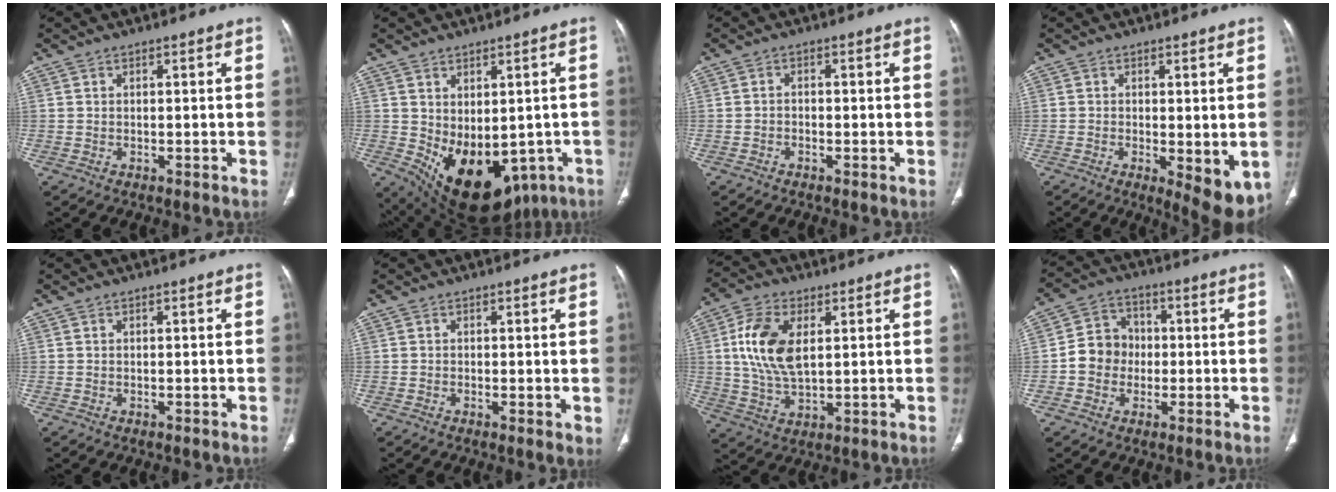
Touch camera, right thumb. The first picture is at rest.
{"total": 18.0, "force": [-5.1, 11.3, 13.1], "torque": [-0.181, -0.008, -0.039]}
{"total": 1.0, "force": [-0.5, 0.7, 0.4], "torque": [-0.003, 0.005, -0.013]}
{"total": 8.5, "force": [-2.2, 3.2, 7.6], "torque": [-0.096, -0.021, -0.025]}
{"total": 0.0}
{"total": 1.6, "force": [0.0, 0.6, 1.5], "torque": [-0.024, -0.007, -0.004]}
{"total": 12.0, "force": [2.7, 6.6, 9.6], "torque": [-0.191, -0.005, 0.054]}
{"total": 8.1, "force": [-0.9, 7.3, 3.4], "torque": [-0.030, 0.025, -0.028]}